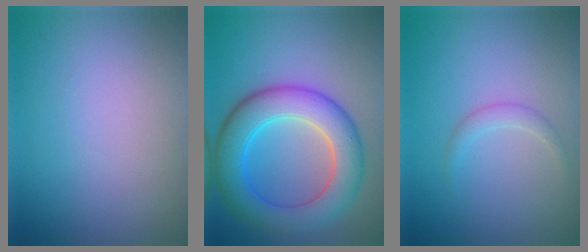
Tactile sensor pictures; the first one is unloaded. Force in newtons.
{"total": 7.7, "press": 7.7, "slide": 0.0}
{"total": 1.2, "press": 1.1, "slide": 0.1}